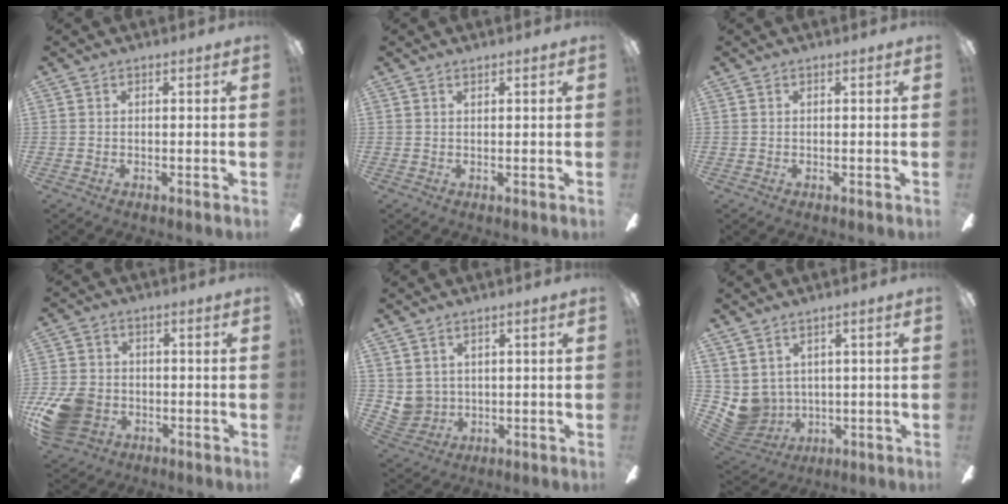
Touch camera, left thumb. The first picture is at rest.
{"total": 0.6, "force": [0.5, 0.1, 0.2], "torque": [-0.006, 0.001, 0.009]}
{"total": 0.0}
{"total": 11.5, "force": [-4.0, 8.8, 6.3], "torque": [-0.137, 0.030, -0.071]}
{"total": 4.5, "force": [2.3, 3.8, 0.6], "torque": [-0.027, -0.005, 0.049]}
{"total": 5.7, "force": [2.1, 5.2, 0.8], "torque": [-0.059, -0.027, 0.046]}